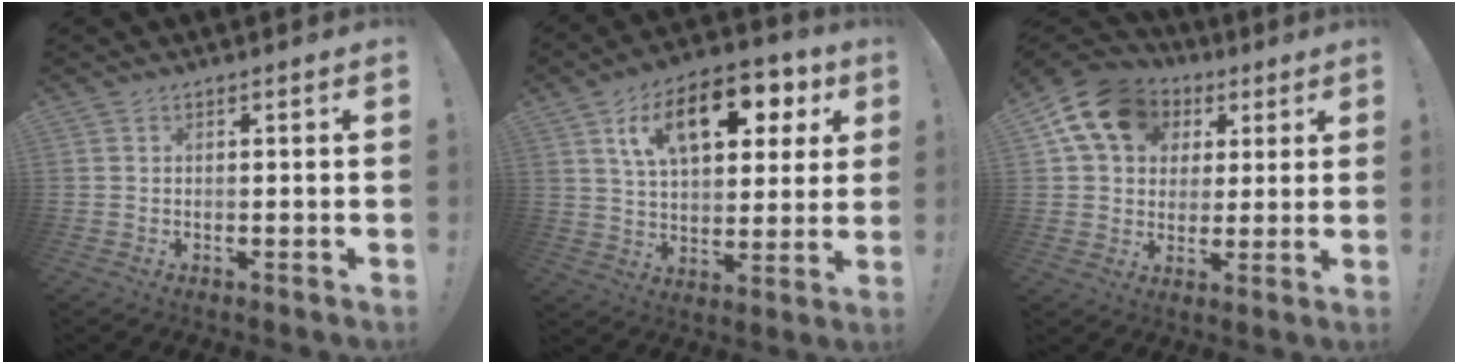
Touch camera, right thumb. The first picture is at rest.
{"total": 18.4, "force": [7.9, 9.9, 13.4], "torque": [-0.209, -0.019, 0.132]}
{"total": 15.1, "force": [6.4, 11.4, 7.6], "torque": [-0.109, -0.025, 0.122]}